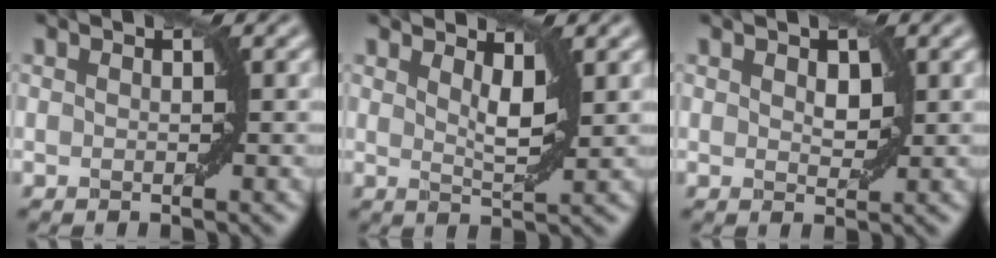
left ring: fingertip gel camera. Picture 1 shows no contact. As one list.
[{"total": 2.2, "force": [1.4, 0.5, 1.7], "torque": [-0.027, -0.008, 0.025]}, {"total": 1.7, "force": [0.5, 1.0, 1.2], "torque": [-0.018, -0.002, 0.013]}]